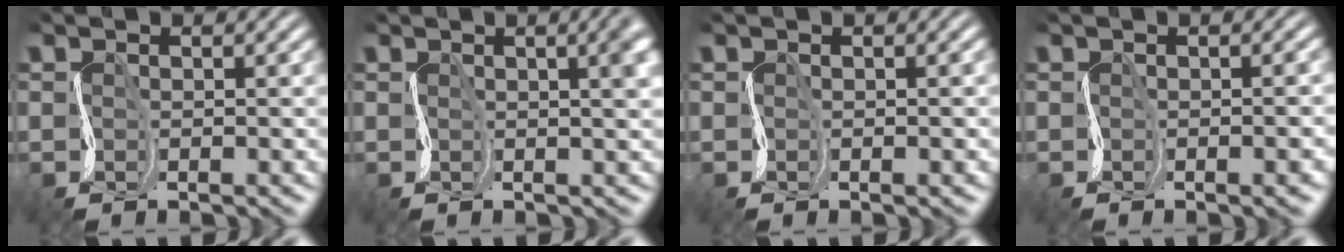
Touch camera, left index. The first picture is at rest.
{"total": 4.9, "force": [1.0, 2.2, 4.3], "torque": [-0.009, 0.020, 0.008]}
{"total": 1.7, "force": [0.0, 0.6, 1.6], "torque": [-0.013, 0.002, 0.002]}
{"total": 5.0, "force": [-0.8, 2.2, 4.5], "torque": [-0.022, 0.007, -0.002]}